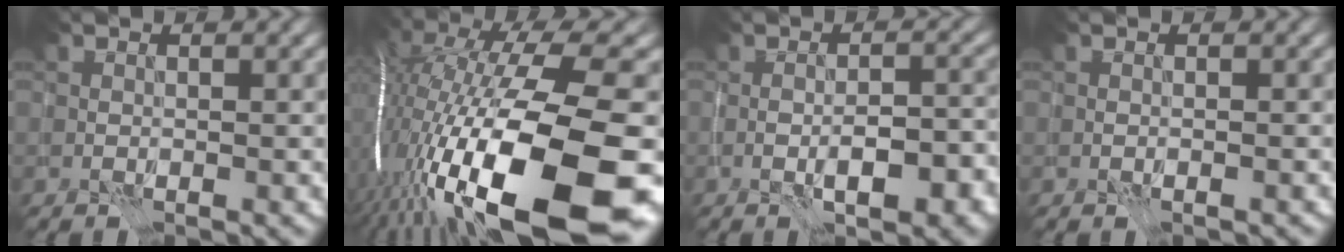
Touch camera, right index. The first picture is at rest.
{"total": 18.8, "force": [-5.9, 5.4, 17.1], "torque": [-0.294, 0.001, -0.105]}
{"total": 5.2, "force": [-1.9, 2.0, 4.4], "torque": [-0.070, 0.003, -0.028]}
{"total": 0.6, "force": [-0.5, 0.1, 0.4], "torque": [-0.007, 0.000, -0.008]}